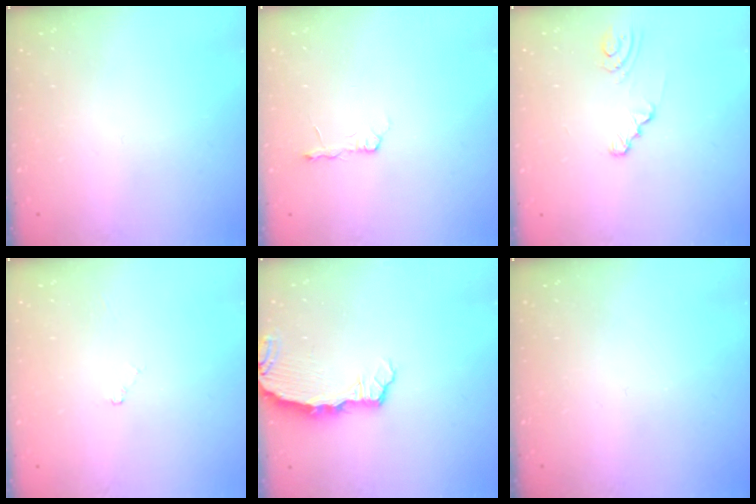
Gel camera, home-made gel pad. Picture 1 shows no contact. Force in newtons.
{"total": 2.7, "press": 2.7, "slide": 0.4}
{"total": 4.2, "press": 4.2, "slide": 0.4}
{"total": 1.8, "press": 1.7, "slide": 0.4}
{"total": 5.2, "press": 5.2, "slide": 0.4}
{"total": 0.0}